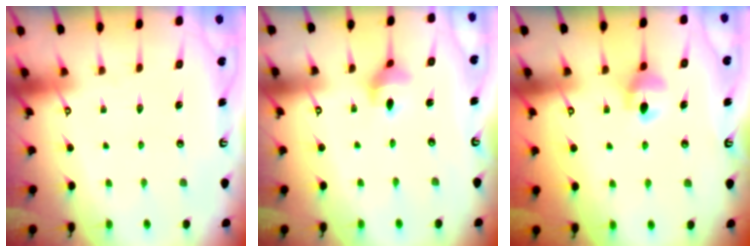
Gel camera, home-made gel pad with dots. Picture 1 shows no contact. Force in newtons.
{"total": 3.8, "press": 3.7, "slide": 0.6}
{"total": 5.9, "press": 5.9, "slide": 0.7}